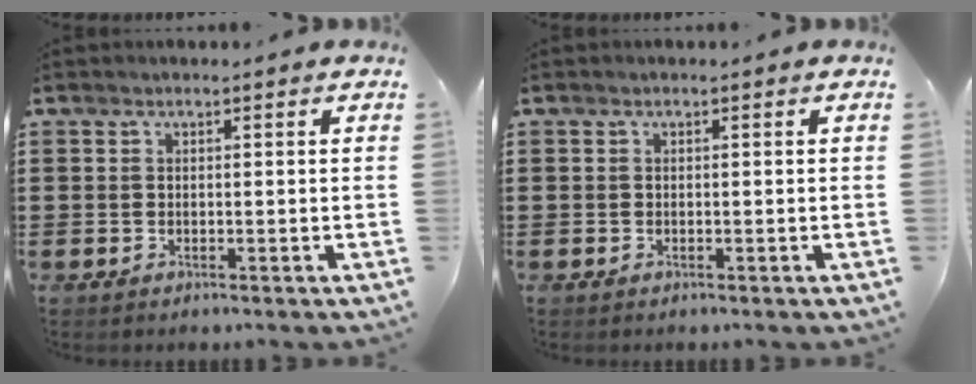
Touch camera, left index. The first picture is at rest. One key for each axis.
{"total": 0.0}